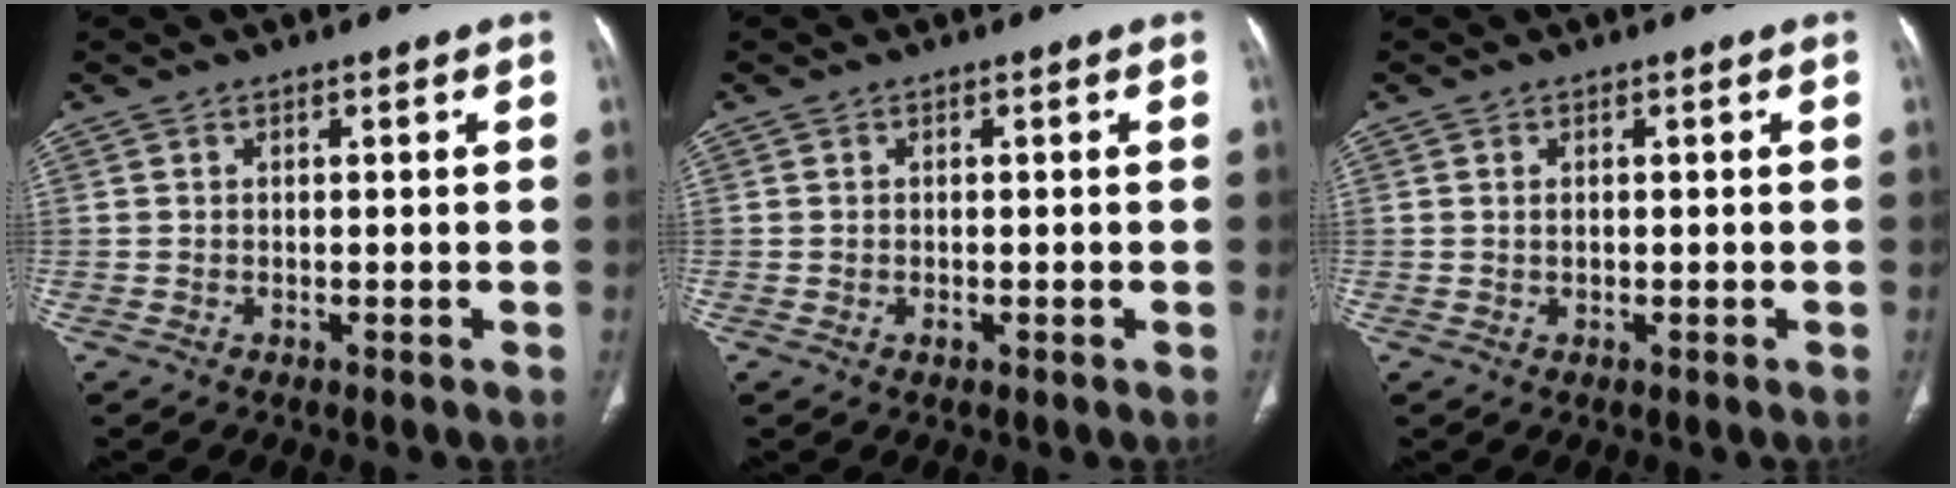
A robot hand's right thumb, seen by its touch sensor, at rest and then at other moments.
{"total": 0.8, "force": [-0.1, 0.6, 0.5], "torque": [-0.011, 0.003, -0.001]}
{"total": 0.8, "force": [0.2, 0.5, 0.6], "torque": [-0.014, 0.001, 0.007]}